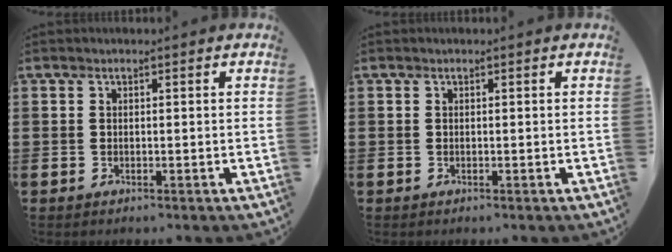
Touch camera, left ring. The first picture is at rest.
{"total": 0.0}